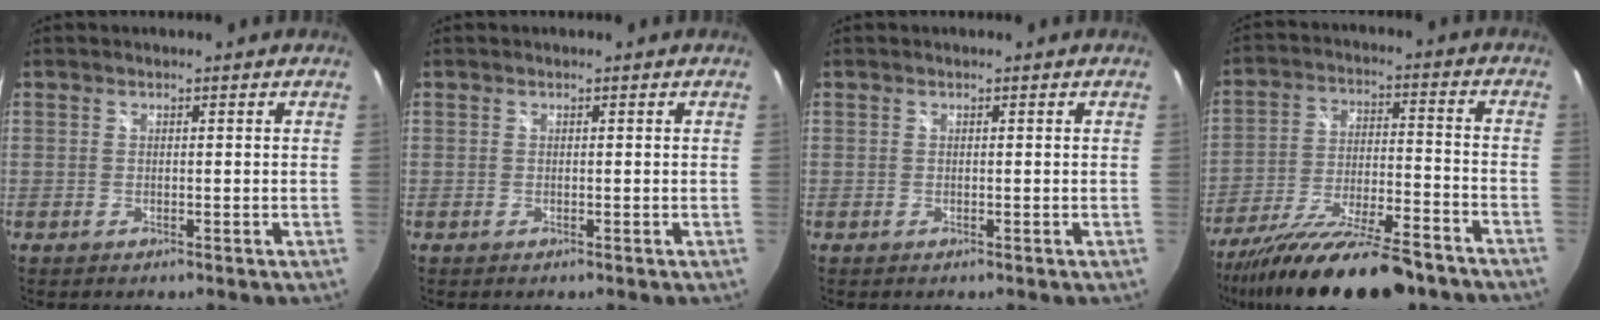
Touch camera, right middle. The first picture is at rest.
{"total": 0.0}
{"total": 0.0}
{"total": 22.9, "force": [-18.2, 5.0, 13.0], "torque": [-0.239, -0.051, -0.285]}